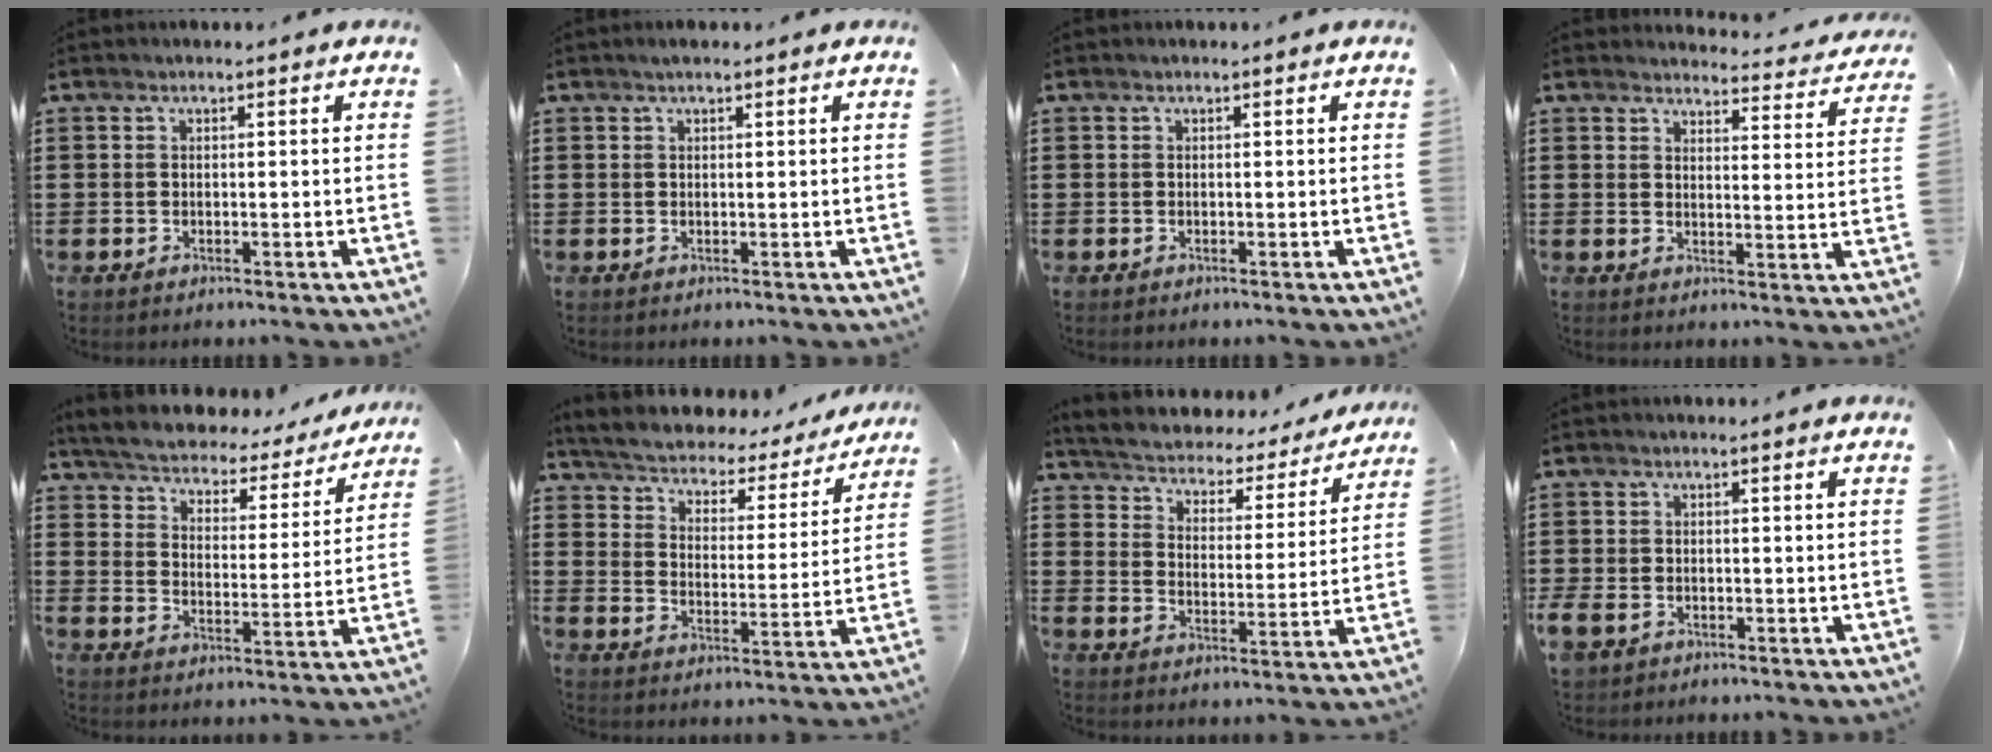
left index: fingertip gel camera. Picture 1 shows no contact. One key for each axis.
{"total": 0.8, "fx": 0.5, "fy": 0.2, "fz": 0.6, "tx": -0.011, "ty": 0.002, "tz": 0.008}
{"total": 0.0}
{"total": 3.5, "fx": 3.5, "fy": 0.3, "fz": 0.5, "tx": -0.010, "ty": -0.028, "tz": 0.057}
{"total": 3.8, "fx": 3.7, "fy": 0.3, "fz": 0.4, "tx": -0.032, "ty": -0.032, "tz": 0.055}
{"total": 3.1, "fx": 3.0, "fy": 0.7, "fz": 0.3, "tx": -0.029, "ty": -0.028, "tz": 0.041}
{"total": 2.9, "fx": 2.9, "fy": 0.6, "fz": 0.0, "tx": -0.023, "ty": -0.029, "tz": 0.038}
{"total": 1.8, "fx": -1.1, "fy": 1.3, "fz": 0.7, "tx": -0.032, "ty": -0.002, "tz": -0.028}